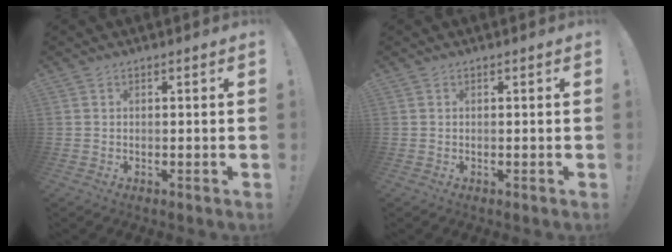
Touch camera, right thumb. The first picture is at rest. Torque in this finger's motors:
{"motor_torque": [-0.03, 0.03, 0.00, 0.00, 0.06]}